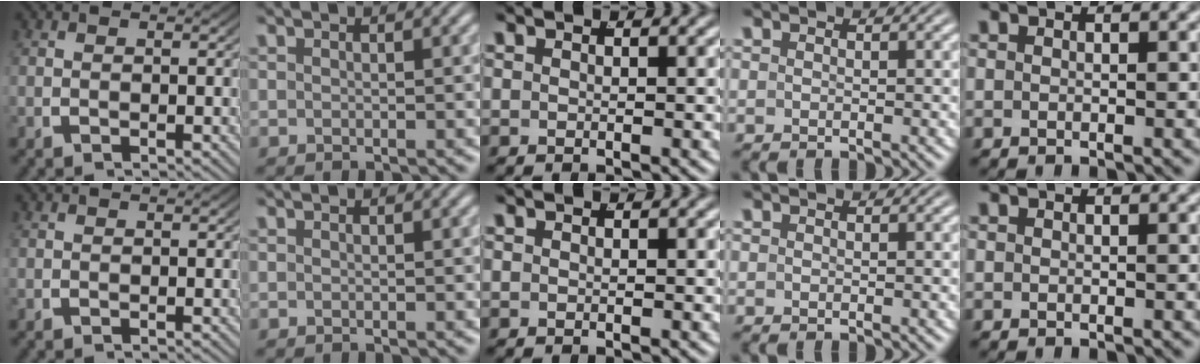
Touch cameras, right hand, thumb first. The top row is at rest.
{}